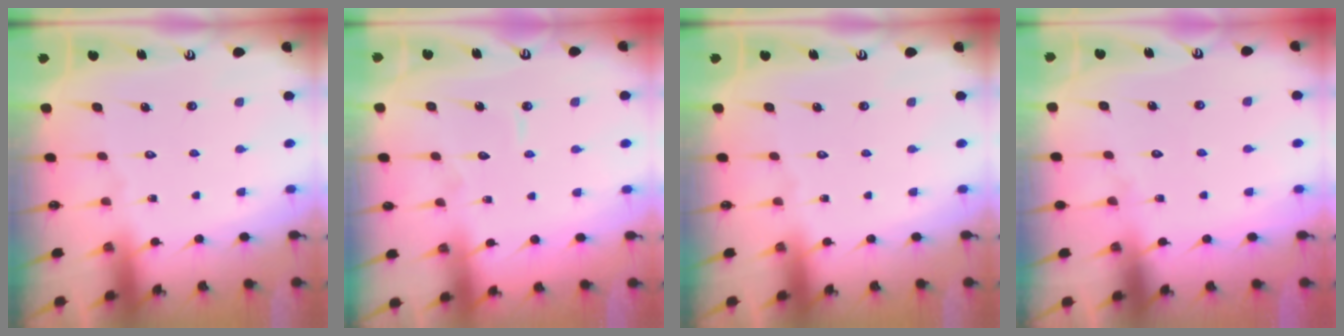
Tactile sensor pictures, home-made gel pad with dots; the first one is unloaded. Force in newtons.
{"total": 4.0, "press": 4.0, "slide": 0.2}
{"total": 0.0}
{"total": 4.2, "press": 4.2, "slide": 0.4}